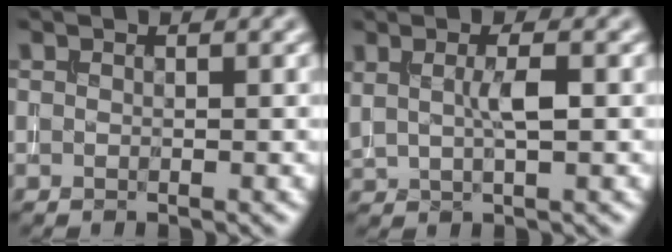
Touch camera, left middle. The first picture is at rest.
{"total": 2.2, "force": [0.5, 0.5, 2.1], "torque": [-0.040, 0.002, 0.011]}